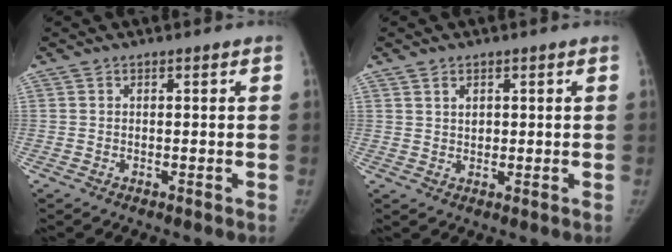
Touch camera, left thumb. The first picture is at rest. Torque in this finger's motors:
{"motor_torque": [-0.33, 0.12, -0.11, 0.01, -0.01]}